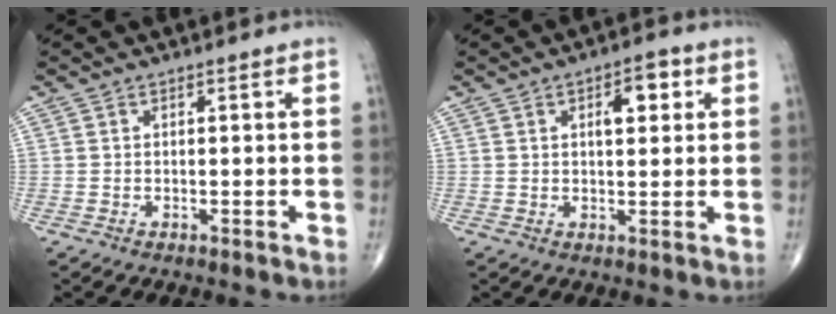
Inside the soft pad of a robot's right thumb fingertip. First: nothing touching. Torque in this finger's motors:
{"motor_torque": [0.42, 2.10, 0.74, 0.40, 0.06]}